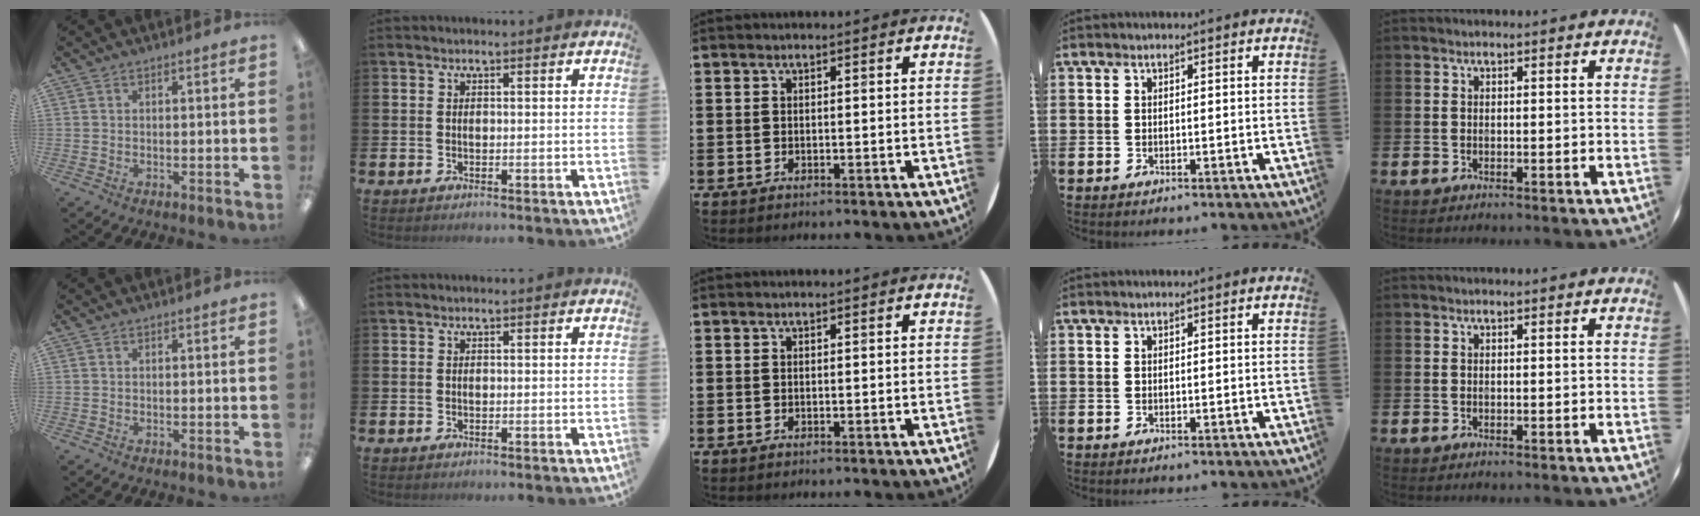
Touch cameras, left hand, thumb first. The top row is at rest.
{}